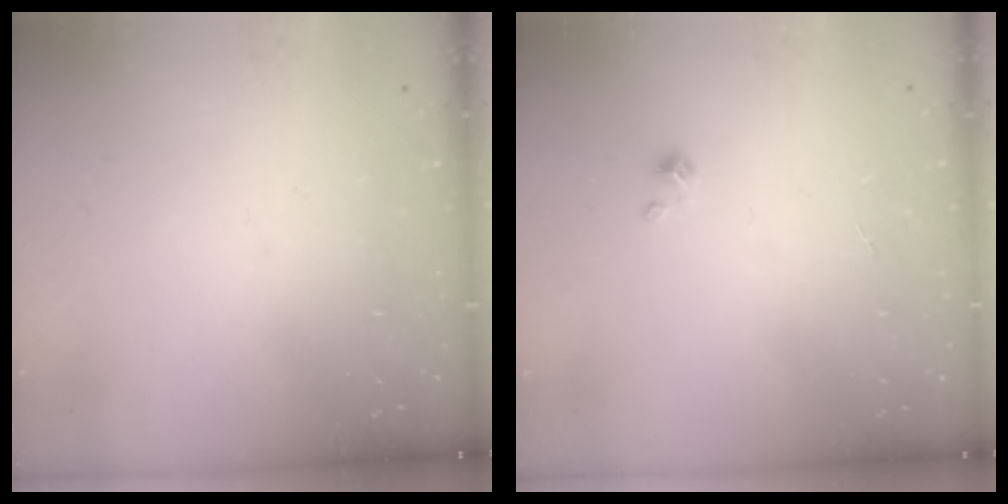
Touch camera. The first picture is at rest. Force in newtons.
{"total": 0.0}